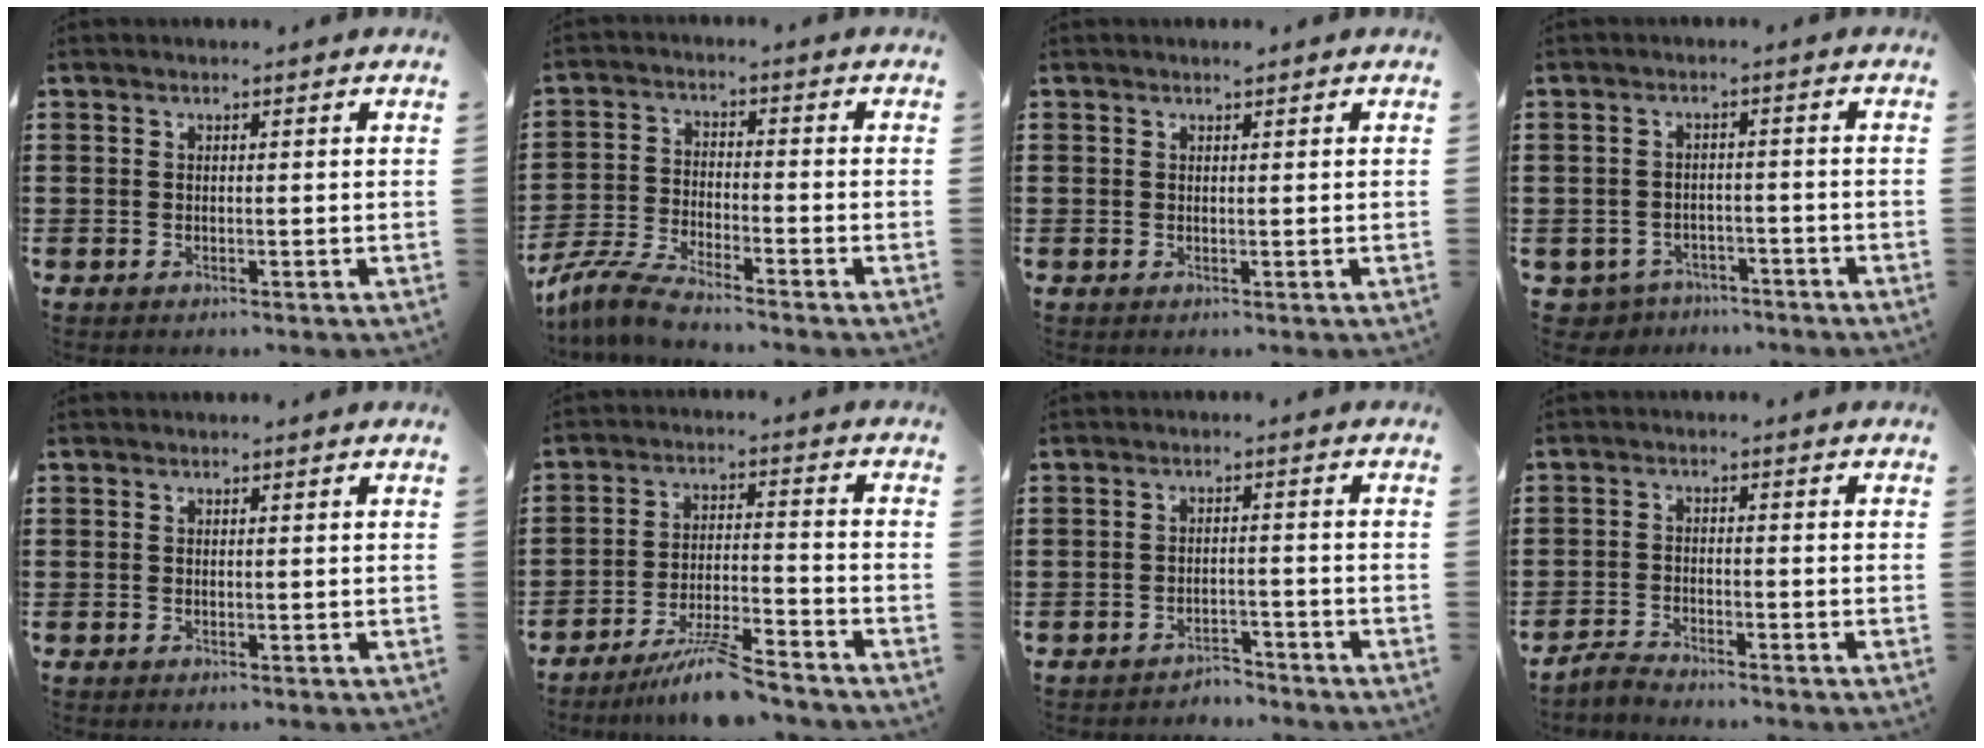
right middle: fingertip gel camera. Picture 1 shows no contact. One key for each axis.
{"total": 5.7, "fx": -5.2, "fy": 0.4, "fz": 2.3, "tx": -0.065, "ty": -0.011, "tz": -0.104}
{"total": 0.0}
{"total": 3.0, "fx": -2.9, "fy": 0.7, "fz": -0.2, "tx": -0.016, "ty": -0.005, "tz": -0.066}
{"total": 0.0}
{"total": 7.9, "fx": -6.8, "fy": 0.5, "fz": 4.0, "tx": -0.077, "ty": -0.001, "tz": -0.127}
{"total": 2.6, "fx": -2.5, "fy": 0.2, "fz": 0.1, "tx": -0.011, "ty": 0.000, "tz": -0.053}
{"total": 2.4, "fx": -2.3, "fy": 0.0, "fz": 0.4, "tx": -0.019, "ty": 0.000, "tz": -0.050}